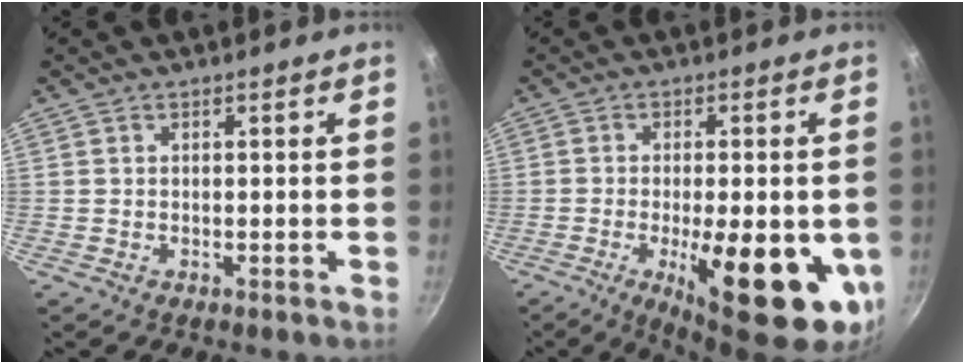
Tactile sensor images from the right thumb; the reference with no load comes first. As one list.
[{"total": 18.0, "force": [-4.6, 5.9, 16.4], "torque": [-0.211, -0.004, -0.056]}]